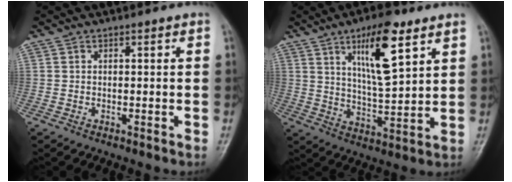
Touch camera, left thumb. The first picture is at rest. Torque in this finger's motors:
{"motor_torque": [0.74, 0.14, 1.63, -1.13, 0.23]}